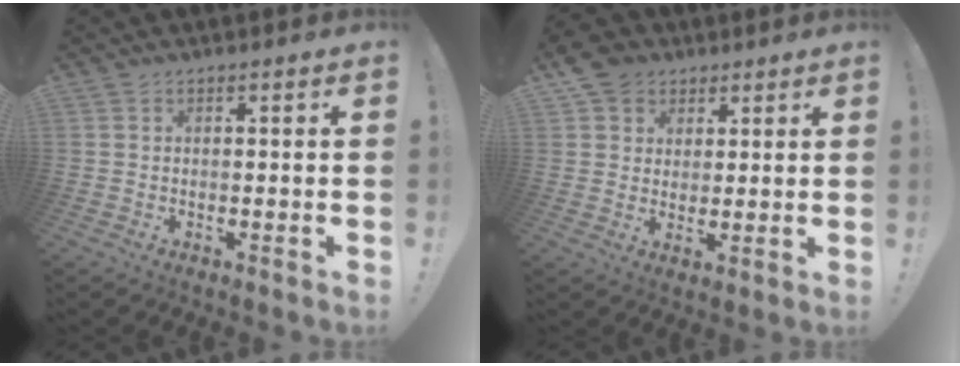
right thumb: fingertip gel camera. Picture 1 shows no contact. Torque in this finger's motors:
{"motor_torque": [0.82, 0.76, -0.26, 0.23, 0.05]}